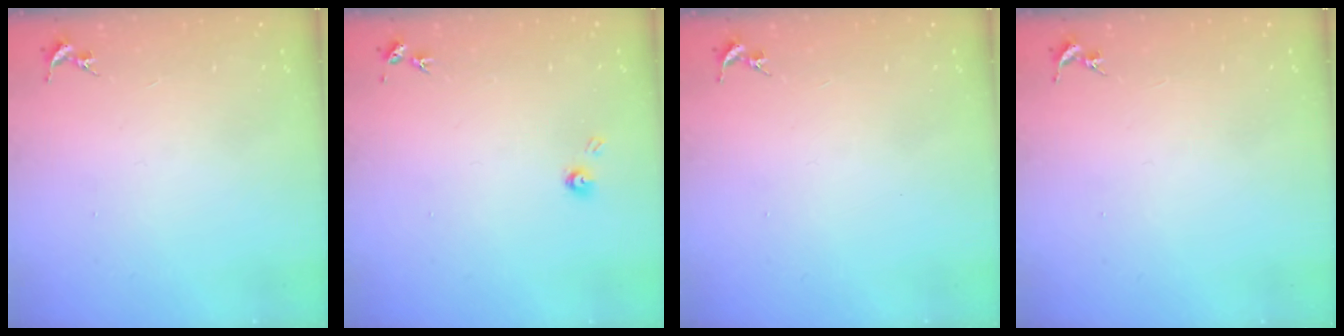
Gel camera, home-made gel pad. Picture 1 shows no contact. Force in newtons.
{"total": 3.9, "press": 3.9, "slide": 0.5}
{"total": 0.0}
{"total": 0.0}